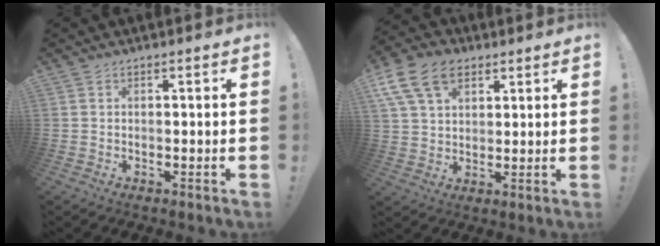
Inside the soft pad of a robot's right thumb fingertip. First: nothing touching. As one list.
[{"total": 14.6, "force": [7.1, 9.8, 8.1], "torque": [-0.135, -0.028, 0.137]}]